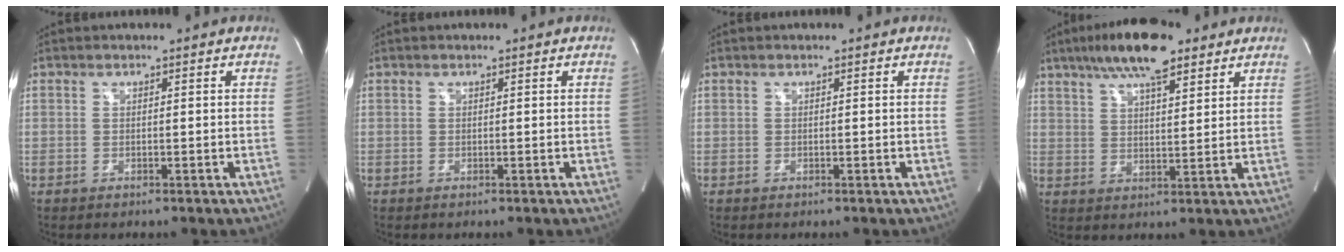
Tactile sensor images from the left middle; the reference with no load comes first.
{"total": 0.0}
{"total": 0.0}
{"total": 11.4, "force": [7.8, 2.9, 7.7], "torque": [-0.138, 0.016, 0.133]}